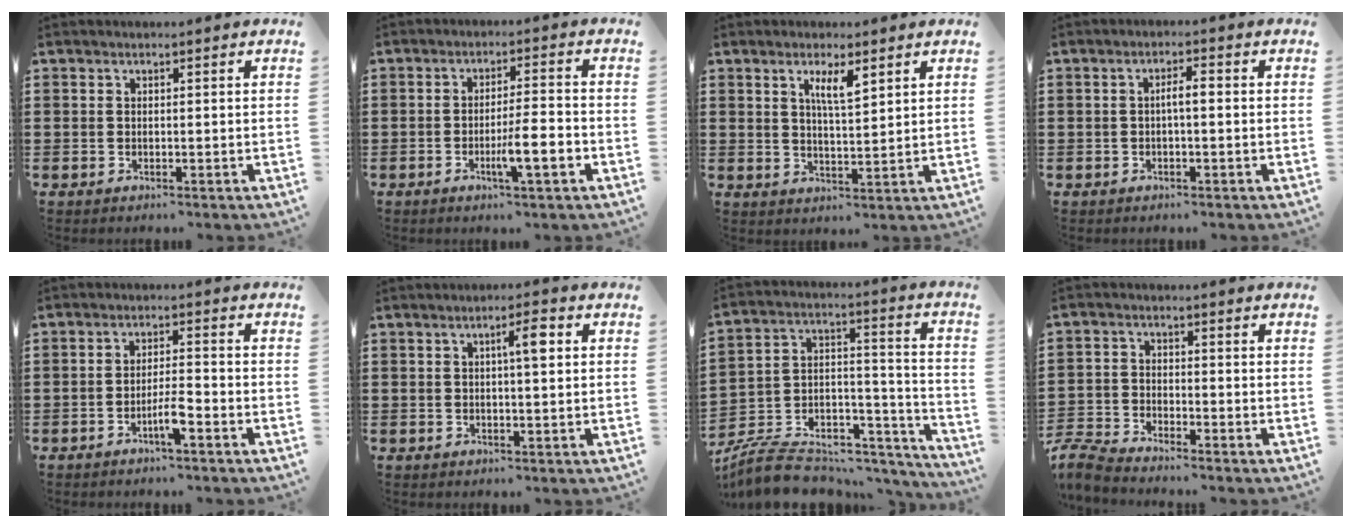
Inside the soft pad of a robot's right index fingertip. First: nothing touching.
{"total": 5.9, "force": [-2.3, 0.7, 5.4], "torque": [-0.087, -0.003, -0.037]}
{"total": 4.3, "force": [2.3, 1.0, 3.4], "torque": [-0.065, 0.002, 0.037]}
{"total": 2.2, "force": [-0.3, 0.4, 2.1], "torque": [-0.039, 0.003, -0.007]}
{"total": 4.1, "force": [-2.3, 0.5, 3.3], "torque": [-0.070, -0.001, -0.046]}
{"total": 3.6, "force": [1.0, 0.7, 3.4], "torque": [-0.053, 0.003, 0.008]}
{"total": 8.0, "force": [-7.0, 3.0, 2.4], "torque": [-0.049, 0.006, -0.132]}
{"total": 4.1, "force": [-4.1, 0.1, 0.7], "torque": [-0.037, -0.010, -0.087]}